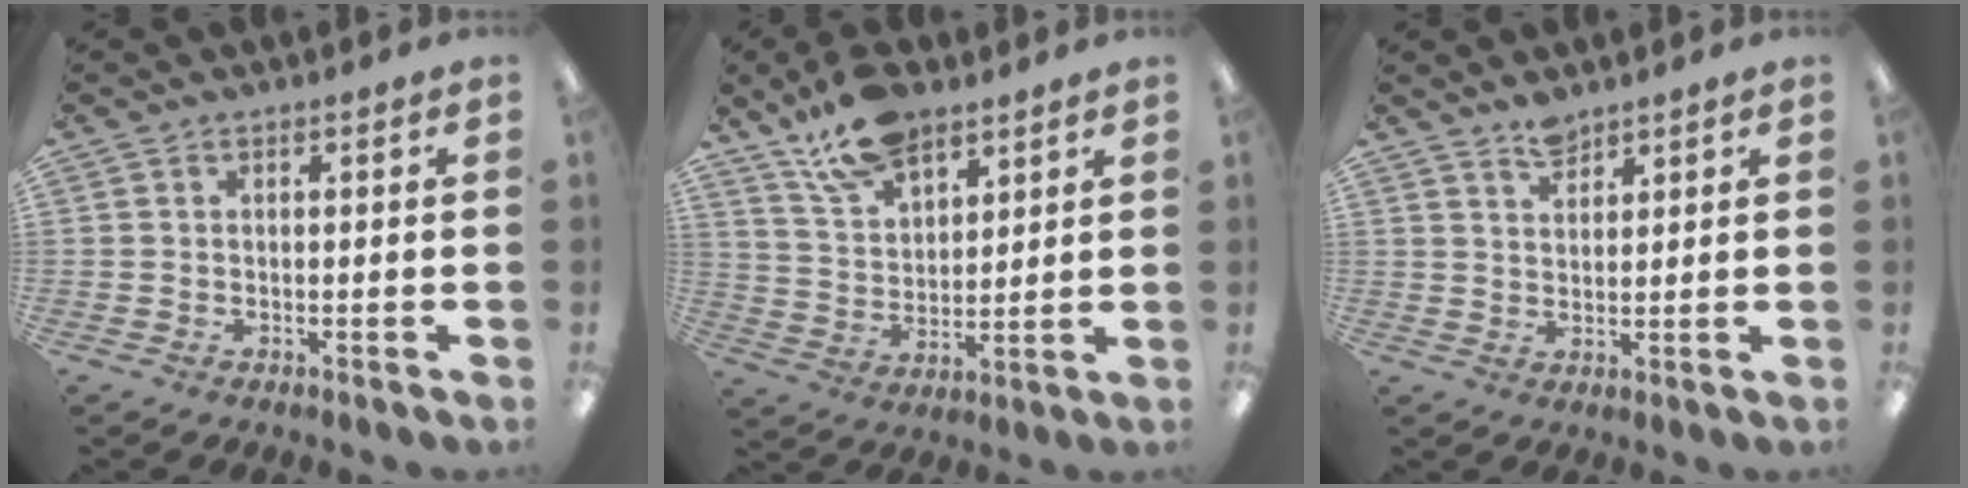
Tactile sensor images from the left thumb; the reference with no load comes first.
{"total": 13.4, "force": [9.3, 6.8, 6.7], "torque": [-0.122, -0.038, 0.173]}
{"total": 3.8, "force": [3.5, 1.3, 0.9], "torque": [-0.007, -0.021, 0.063]}